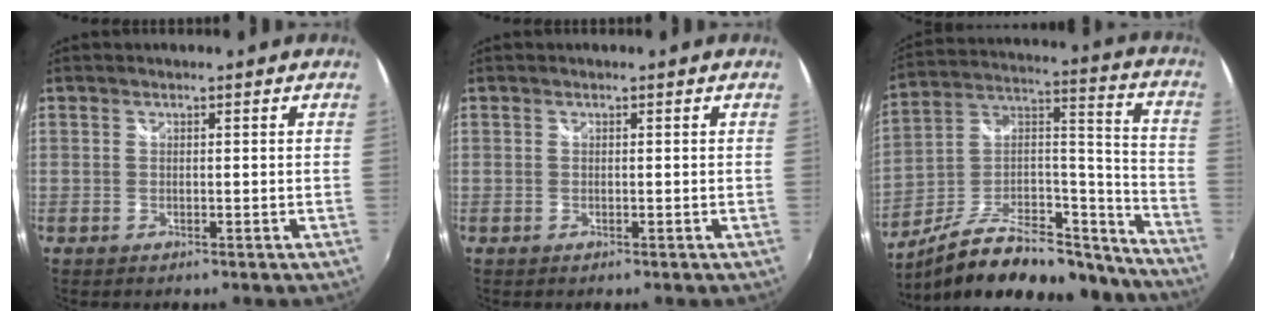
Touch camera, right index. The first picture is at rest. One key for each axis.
{"total": 0.0}
{"total": 26.2, "fx": -20.8, "fy": 9.2, "fz": 13.0, "tx": -0.203, "ty": 0.042, "tz": -0.306}